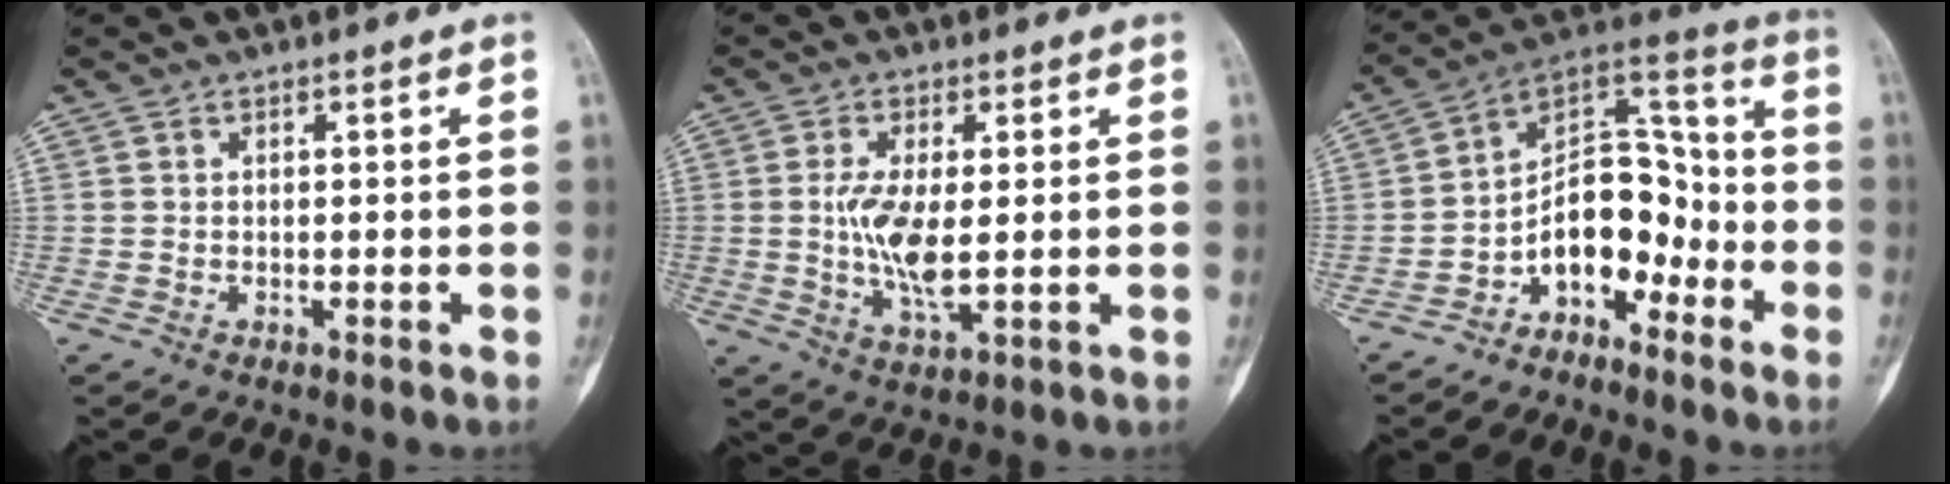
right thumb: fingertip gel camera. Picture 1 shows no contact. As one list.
[{"total": 8.0, "force": [0.2, 2.8, 7.4], "torque": [-0.155, -0.017, 0.006]}, {"total": 12.7, "force": [-5.6, 7.9, 8.2], "torque": [-0.098, 0.091, -0.103]}]